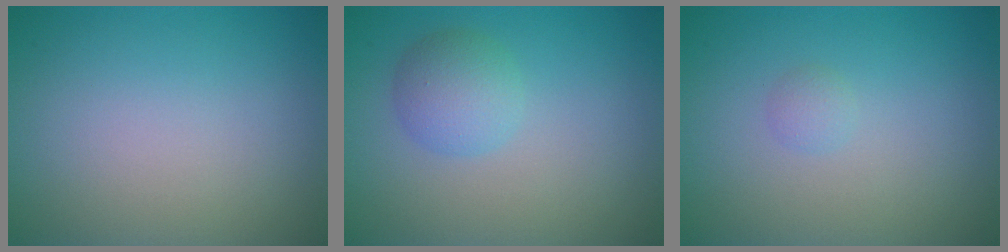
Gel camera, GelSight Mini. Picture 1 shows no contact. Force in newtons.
{"total": 2.8, "press": 2.8, "slide": 0.1}
{"total": 0.8, "press": 0.8, "slide": 0.1}